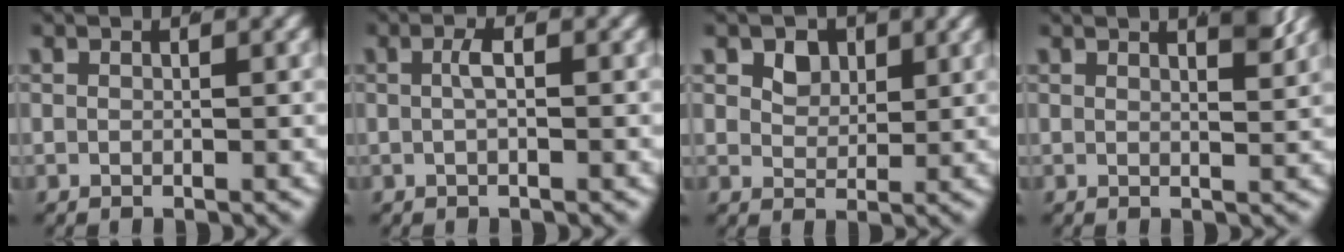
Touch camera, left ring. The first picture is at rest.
{"total": 1.2, "force": [-0.2, -0.3, 1.2], "torque": [-0.022, -0.003, 0.000]}
{"total": 3.4, "force": [1.8, 2.5, 1.6], "torque": [-0.031, -0.014, 0.040]}
{"total": 2.7, "force": [1.9, -0.2, 1.9], "torque": [-0.016, -0.005, 0.034]}